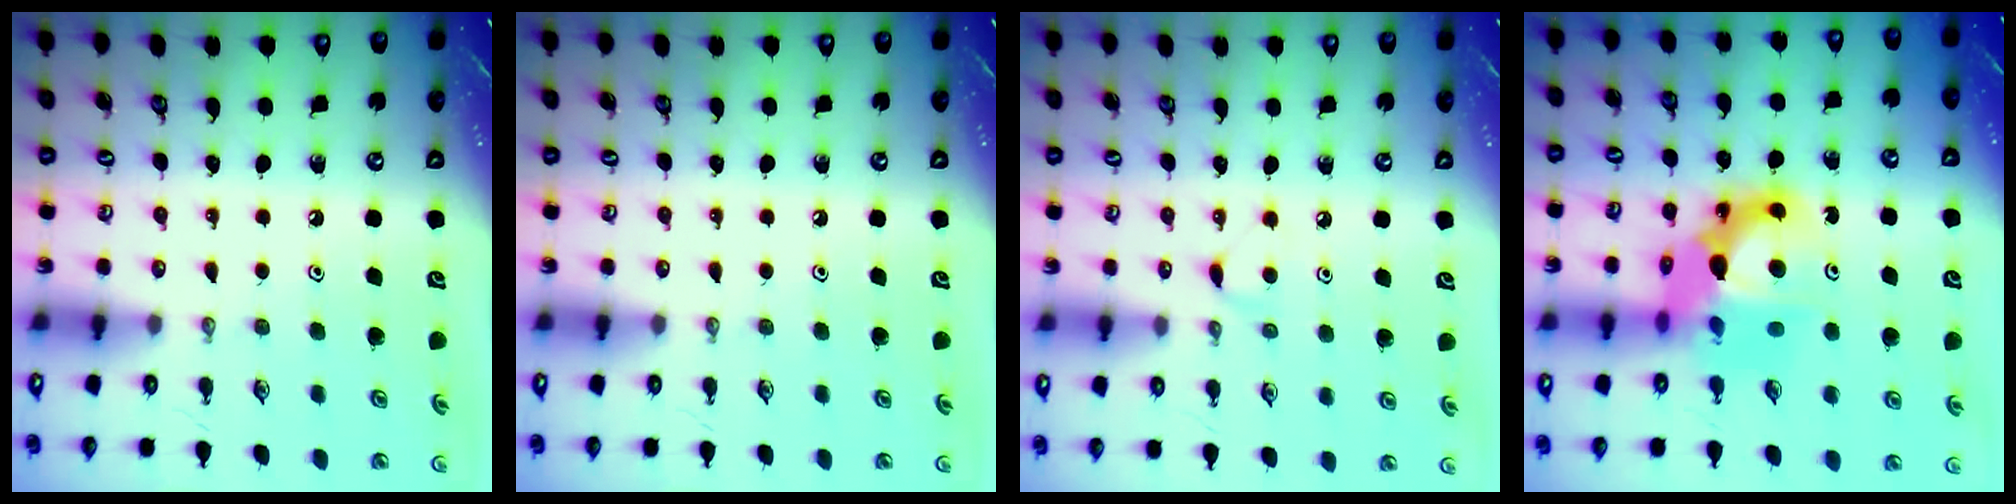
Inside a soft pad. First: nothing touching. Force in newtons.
{"total": 0.0}
{"total": 5.2, "press": 5.2, "slide": 0.7}
{"total": 14.0, "press": 13.9, "slide": 1.7}